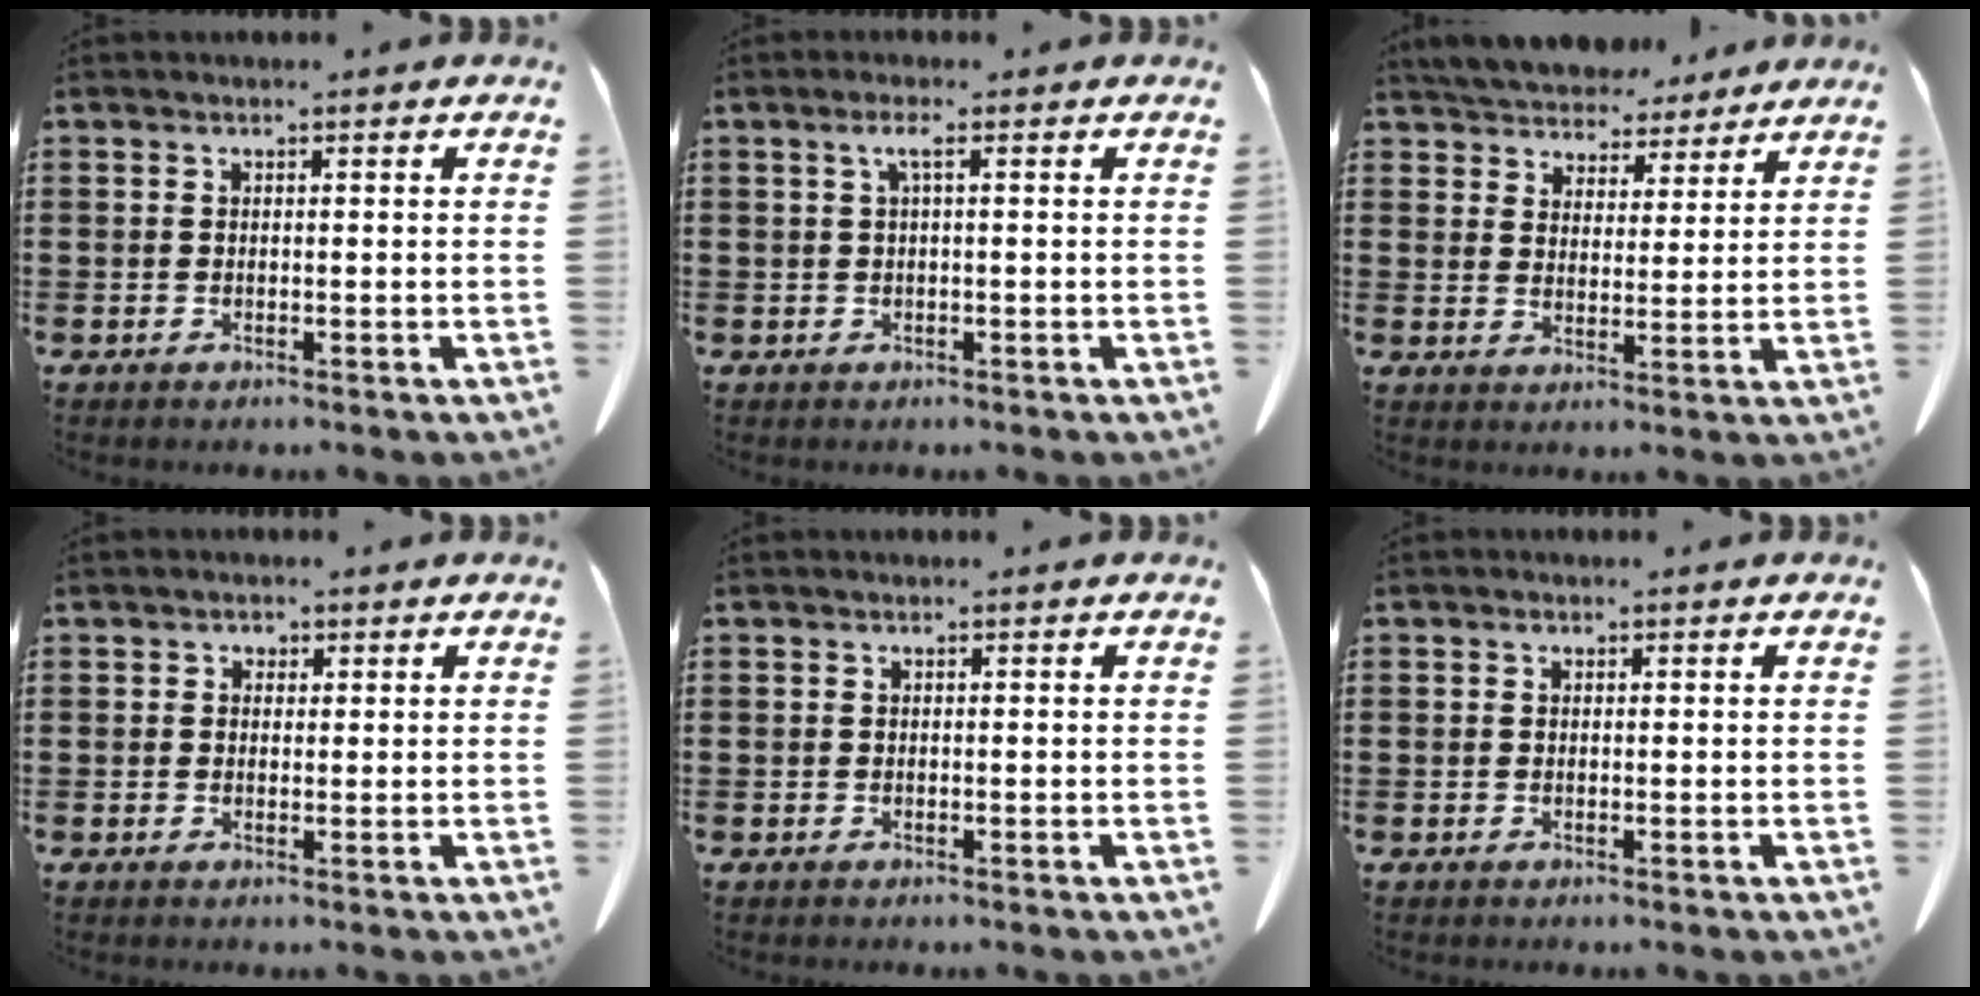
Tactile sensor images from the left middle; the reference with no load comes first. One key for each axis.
{"total": 1.9, "fx": 0.5, "fy": 0.3, "fz": 1.9, "tx": -0.039, "ty": 0.005, "tz": 0.007}
{"total": 6.1, "fx": 5.9, "fy": 1.4, "fz": 0.5, "tx": -0.037, "ty": -0.024, "tz": 0.108}
{"total": 1.1, "fx": 0.6, "fy": 0.9, "fz": 0.3, "tx": -0.008, "ty": 0.006, "tz": 0.010}
{"total": 0.0}
{"total": 0.5, "fx": 0.1, "fy": 0.4, "fz": 0.3, "tx": -0.008, "ty": 0.004, "tz": 0.001}